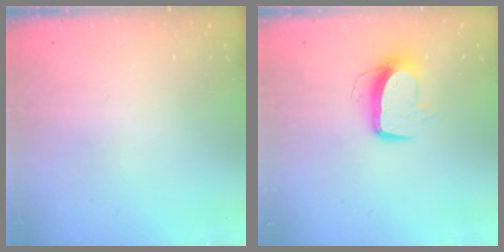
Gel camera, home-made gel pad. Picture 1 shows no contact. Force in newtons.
{"total": 10.0, "press": 10.0, "slide": 0.3}